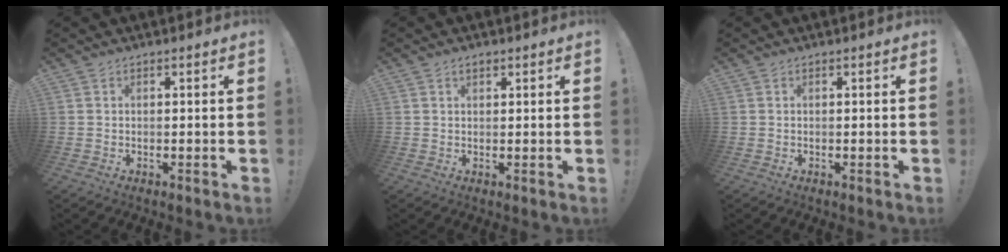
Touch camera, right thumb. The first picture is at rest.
{"total": 1.4, "force": [0.9, 0.8, 0.7], "torque": [-0.012, 0.000, 0.017]}
{"total": 0.0}